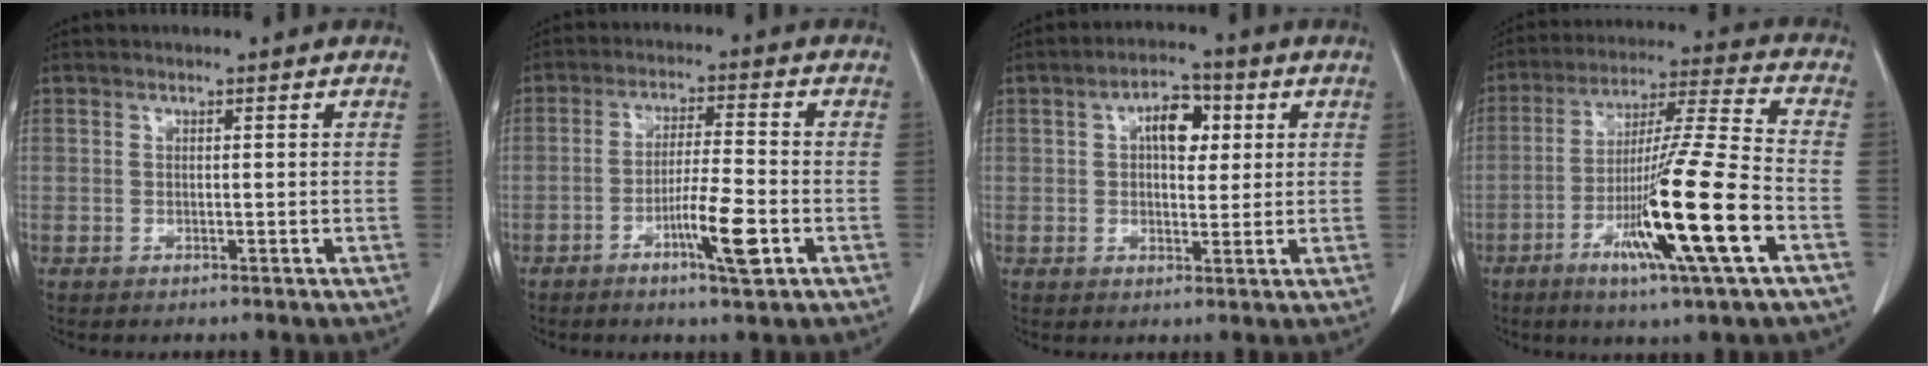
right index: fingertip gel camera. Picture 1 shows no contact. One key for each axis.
{"total": 7.3, "fx": -3.2, "fy": 0.2, "fz": 6.6, "tx": -0.120, "ty": -0.007, "tz": -0.054}
{"total": 6.1, "fx": 1.7, "fy": 3.2, "fz": 4.9, "tx": -0.081, "ty": 0.017, "tz": 0.026}
{"total": 17.3, "fx": -6.2, "fy": -0.7, "fz": 16.1, "tx": -0.294, "ty": -0.020, "tz": -0.111}